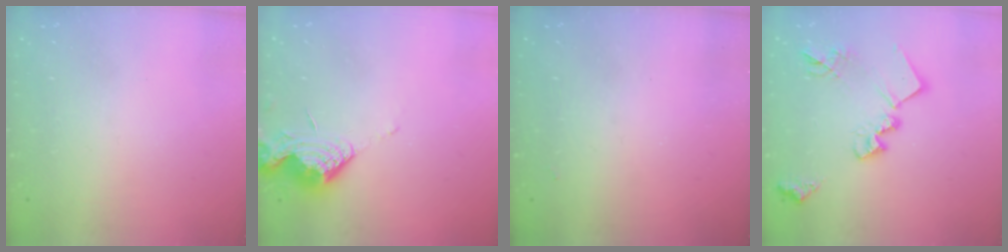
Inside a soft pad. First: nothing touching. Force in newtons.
{"total": 7.8, "press": 7.7, "slide": 0.8}
{"total": 1.3, "press": 1.3, "slide": 0.3}
{"total": 18.6, "press": 18.6, "slide": 1.1}